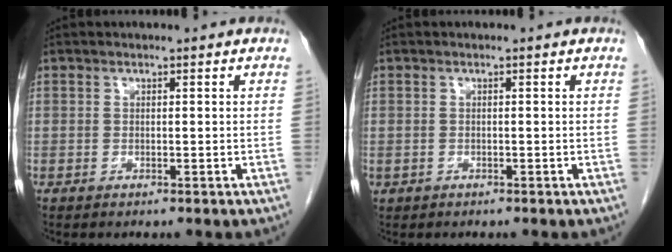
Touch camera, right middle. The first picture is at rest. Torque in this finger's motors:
{"motor_torque": [0.88, -0.71, 0.73, 0.14]}